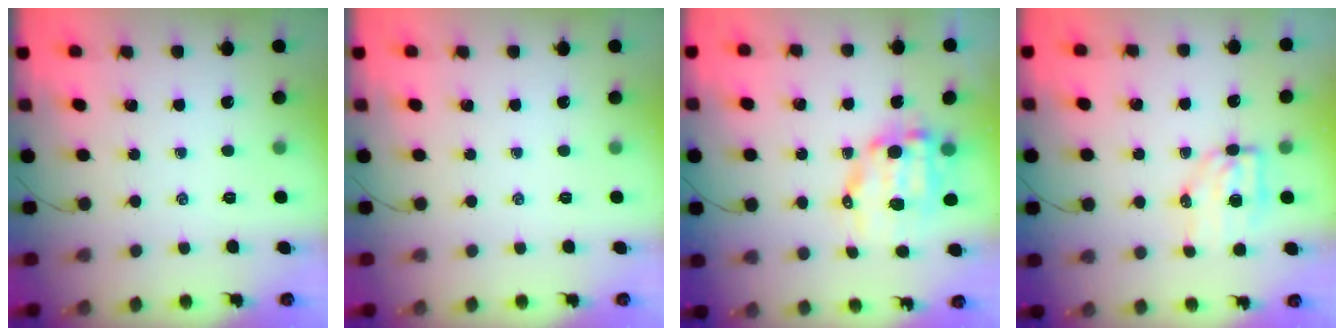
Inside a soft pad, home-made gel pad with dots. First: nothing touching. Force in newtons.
{"total": 0.0}
{"total": 10.4, "press": 10.1, "slide": 2.2}
{"total": 6.4, "press": 6.3, "slide": 1.1}